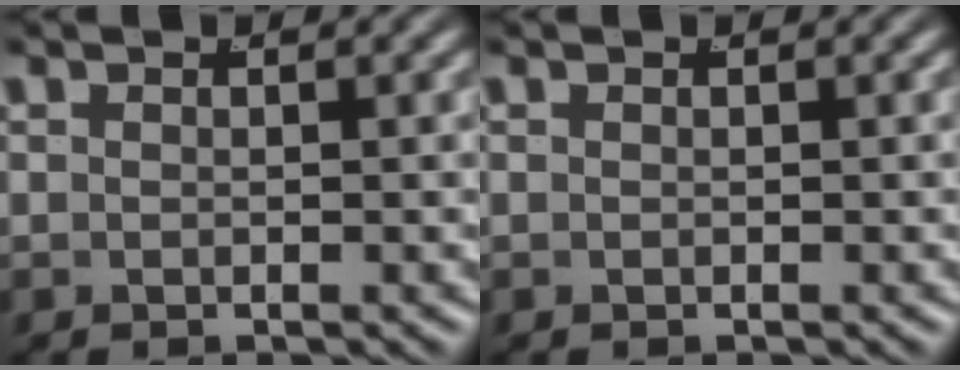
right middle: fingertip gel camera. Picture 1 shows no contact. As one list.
[{"total": 0.0}]